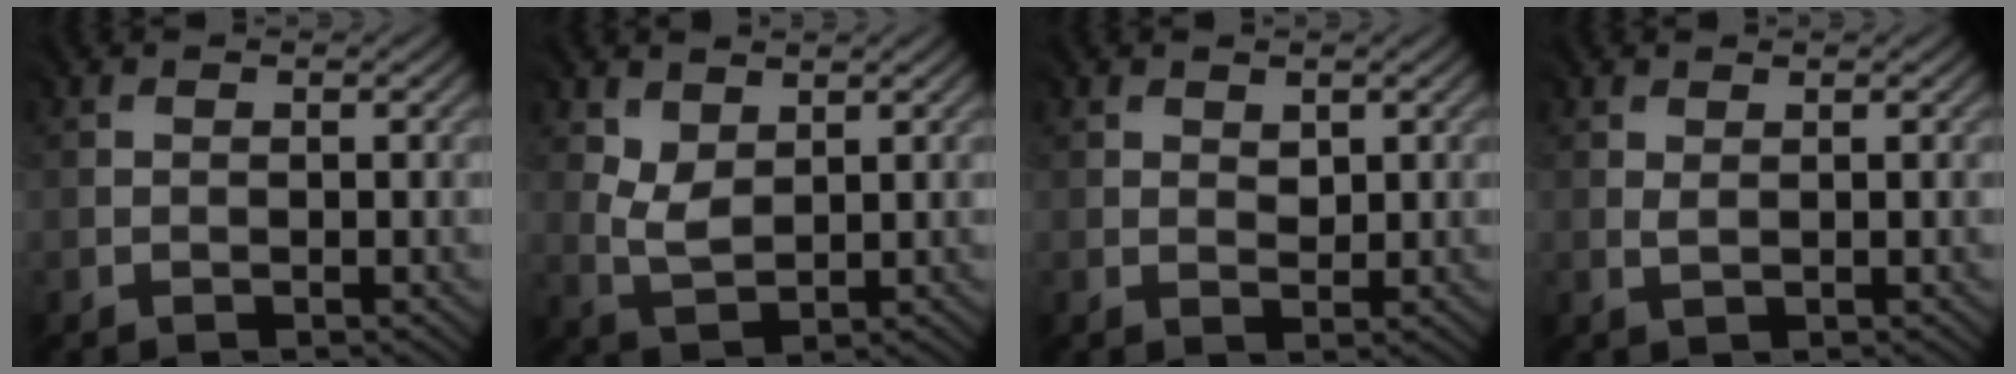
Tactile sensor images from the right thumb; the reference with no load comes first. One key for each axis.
{"total": 3.4, "fx": 2.0, "fy": 2.0, "fz": 1.8, "tx": -0.051, "ty": -0.006, "tz": 0.044}
{"total": 1.6, "fx": 0.8, "fy": 1.0, "fz": 0.8, "tx": -0.014, "ty": -0.003, "tz": 0.018}
{"total": 0.5, "fx": 0.5, "fy": 0.0, "fz": 0.1, "tx": -0.009, "ty": -0.001, "tz": 0.012}